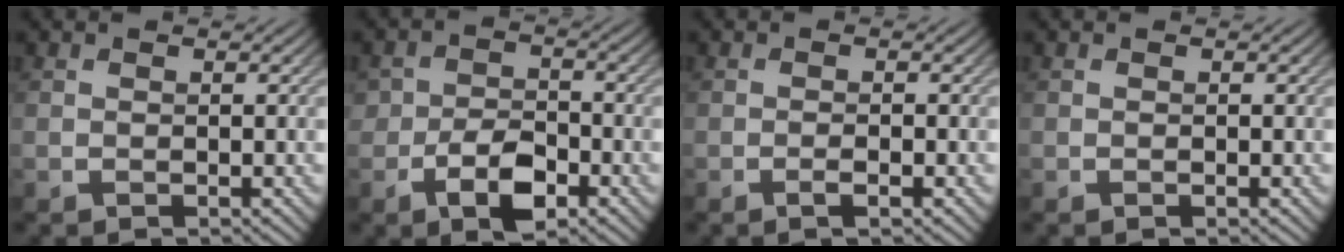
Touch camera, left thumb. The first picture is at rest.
{"total": 5.2, "force": [-2.5, 3.2, 3.3], "torque": [-0.057, -0.002, -0.051]}
{"total": 1.2, "force": [-0.7, 0.1, 1.0], "torque": [-0.018, 0.002, -0.014]}
{"total": 0.0}